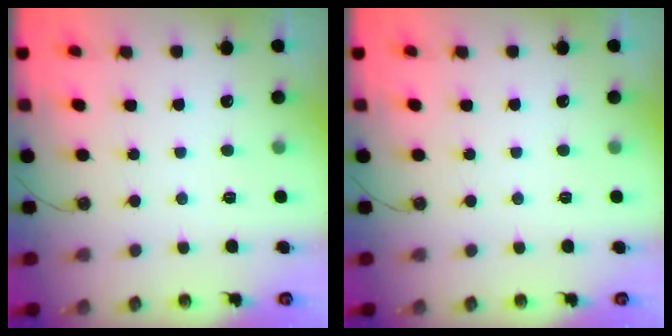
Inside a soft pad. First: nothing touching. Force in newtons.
{"total": 0.0}